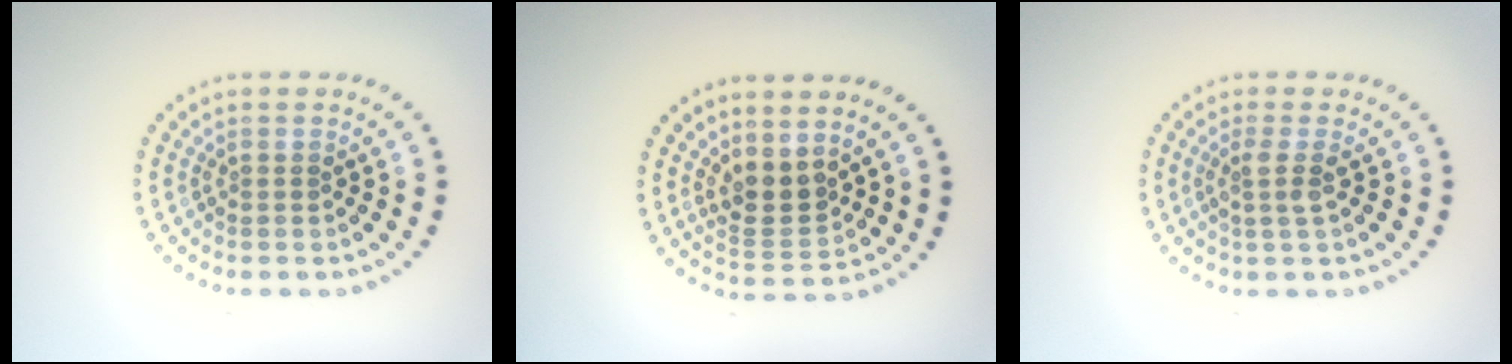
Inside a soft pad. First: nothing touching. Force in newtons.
{"total": 2.7, "press": 2.3, "slide": 1.5}
{"total": 1.7, "press": 1.2, "slide": 1.2}